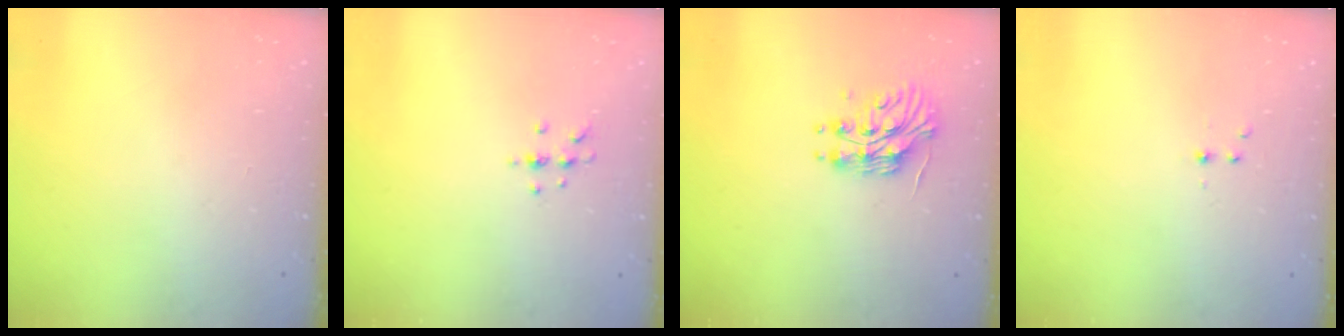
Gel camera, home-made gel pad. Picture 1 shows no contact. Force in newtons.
{"total": 4.3, "press": 4.0, "slide": 1.4}
{"total": 11.0, "press": 11.0, "slide": 0.9}
{"total": 2.2, "press": 1.9, "slide": 1.2}